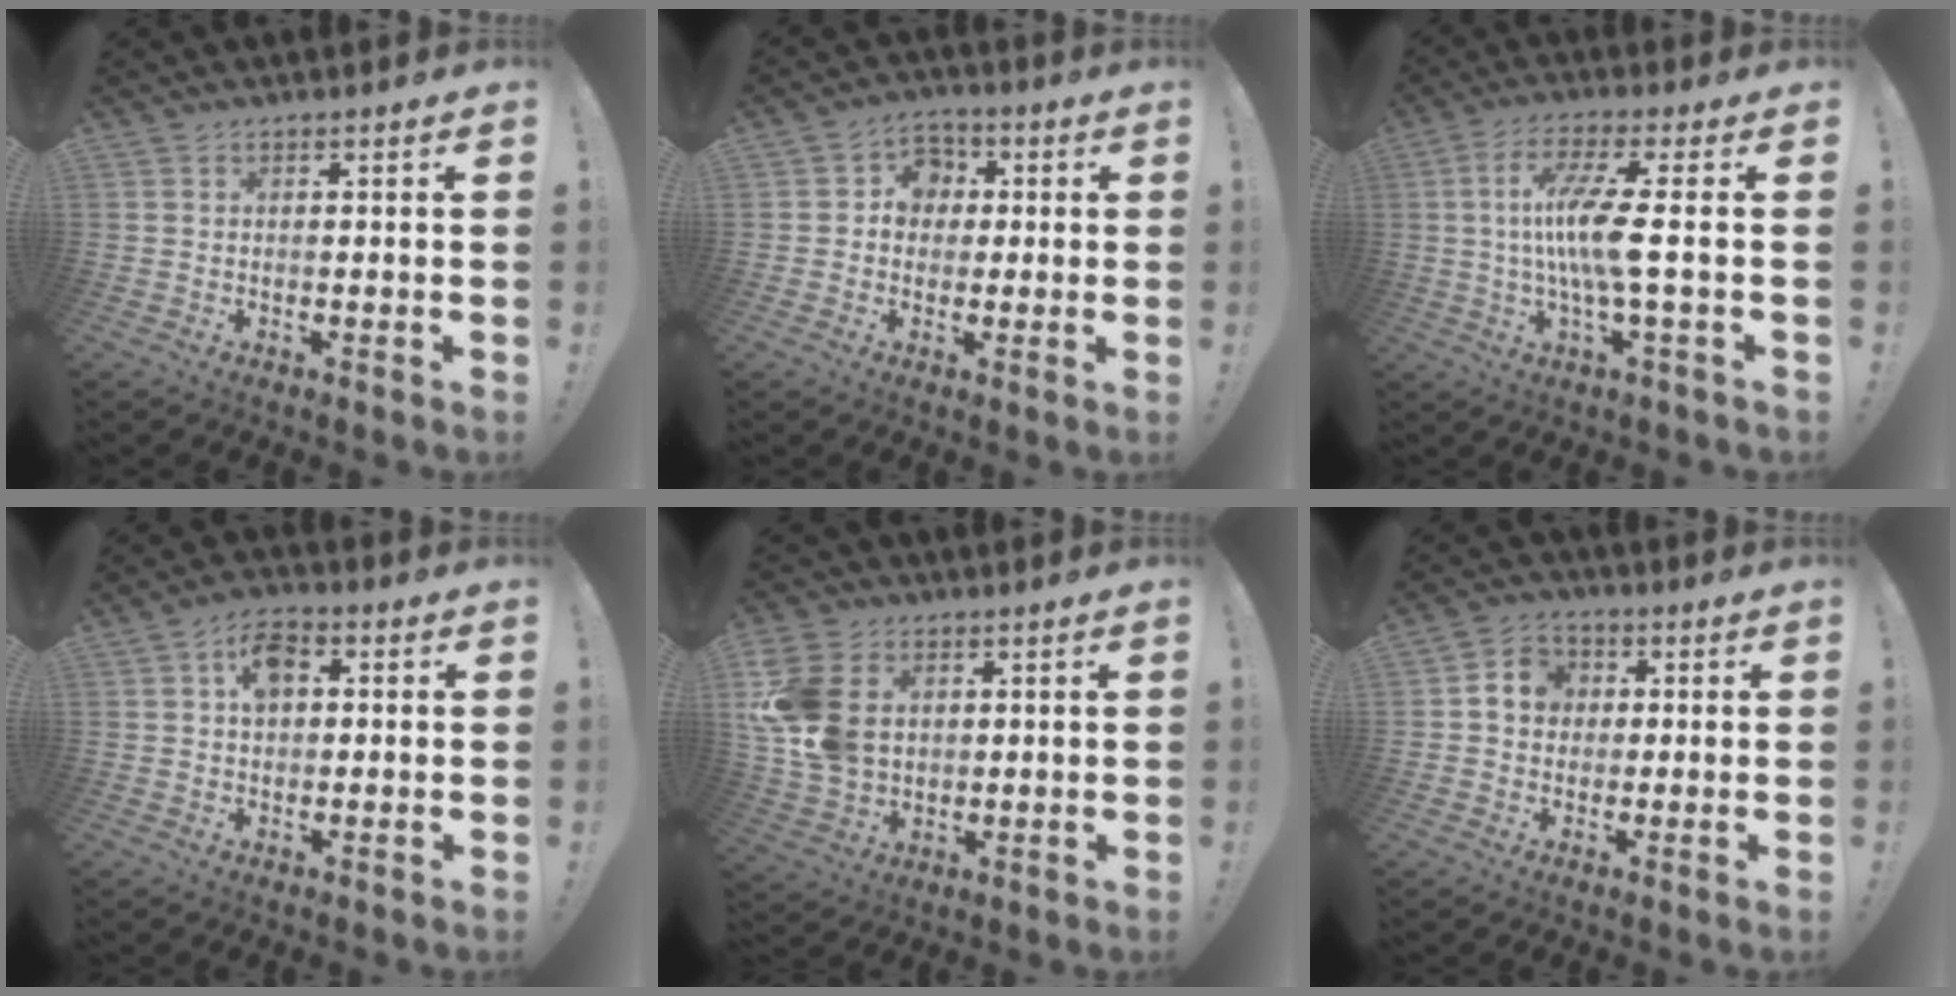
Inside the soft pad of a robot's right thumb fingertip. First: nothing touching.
{"total": 7.1, "force": [-0.1, 6.7, 2.4], "torque": [-0.033, 0.016, 0.002]}
{"total": 12.6, "force": [-0.3, 1.3, 12.5], "torque": [-0.251, -0.007, -0.015]}
{"total": 7.1, "force": [1.7, 4.9, 4.9], "torque": [-0.077, 0.010, 0.031]}
{"total": 16.3, "force": [3.0, 12.4, 10.1], "torque": [-0.206, -0.004, 0.062]}
{"total": 7.1, "force": [1.1, 6.4, 2.9], "torque": [-0.046, 0.009, 0.024]}